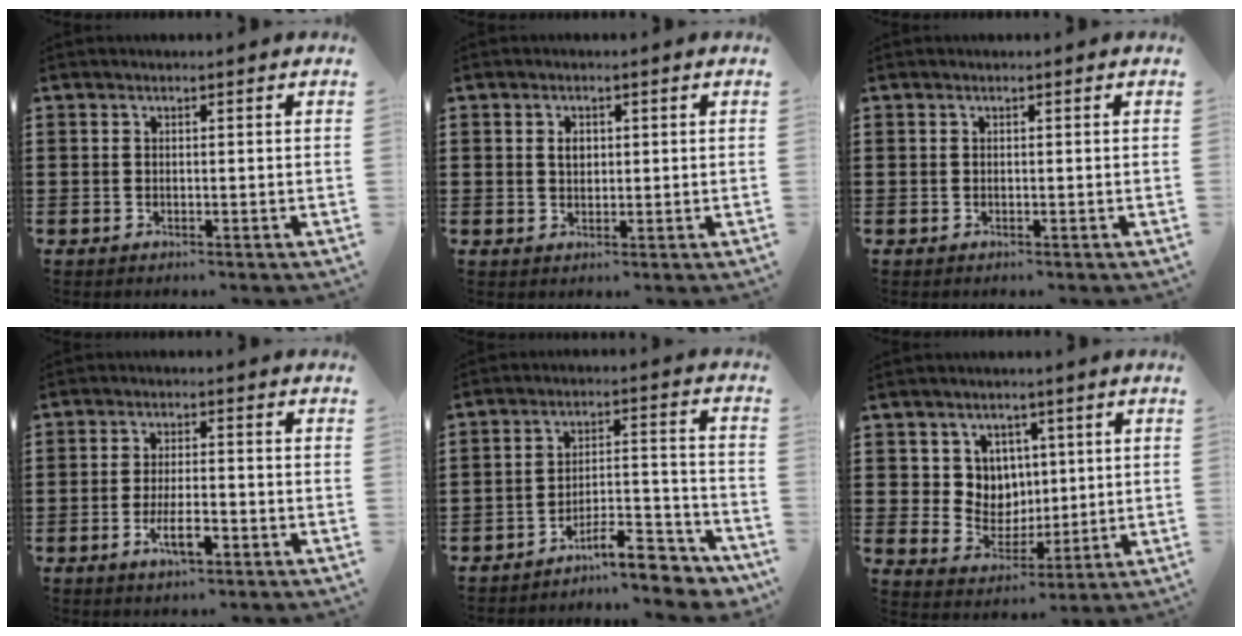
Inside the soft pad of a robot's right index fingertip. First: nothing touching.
{"total": 2.7, "force": [0.6, 1.7, 2.0], "torque": [-0.037, 0.006, 0.008]}
{"total": 0.0}
{"total": 5.5, "force": [-2.5, 1.8, 4.6], "torque": [-0.087, 0.001, -0.047]}
{"total": 9.0, "force": [-7.6, 2.1, 4.4], "torque": [-0.058, 0.024, -0.140]}
{"total": 6.3, "force": [2.7, 5.6, 0.8], "torque": [-0.042, -0.001, 0.050]}